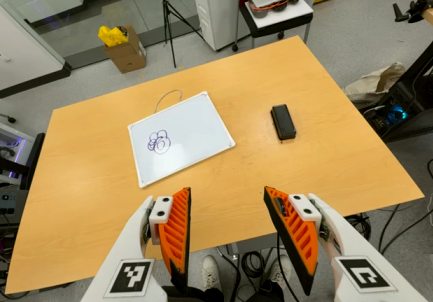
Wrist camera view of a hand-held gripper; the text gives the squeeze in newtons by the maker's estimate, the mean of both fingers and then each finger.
{"total": 0.0}